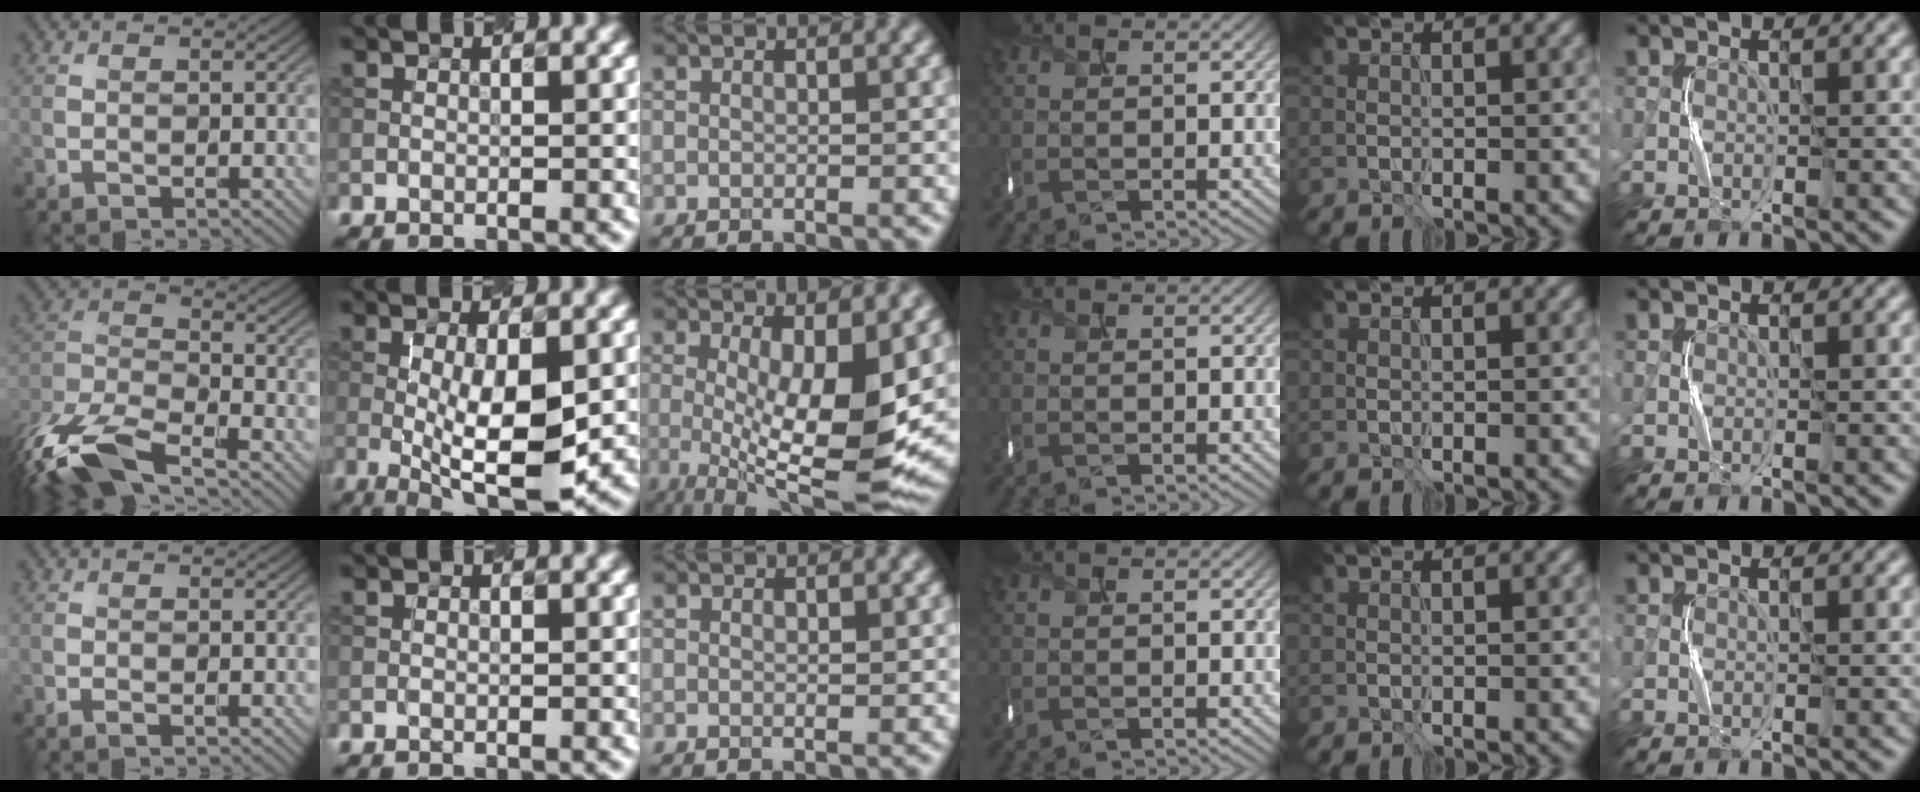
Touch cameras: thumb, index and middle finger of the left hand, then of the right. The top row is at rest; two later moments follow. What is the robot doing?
{"motion": "shake", "object": "box of matches"}